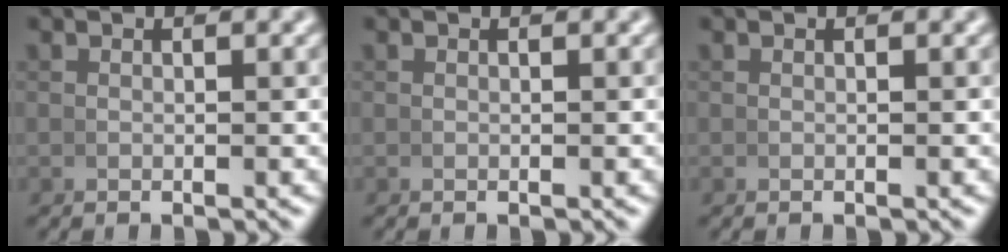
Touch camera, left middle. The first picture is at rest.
{"total": 0.0}
{"total": 0.0}